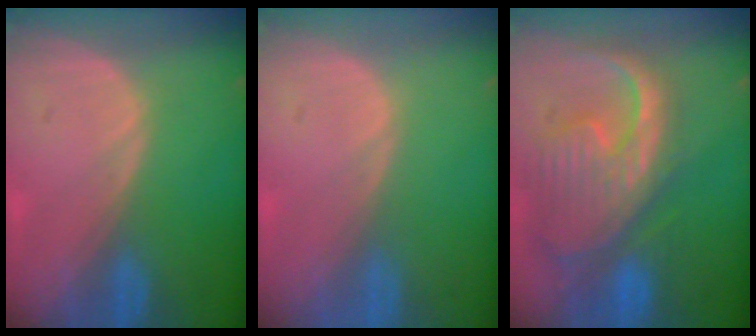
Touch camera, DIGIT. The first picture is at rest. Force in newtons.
{"total": 0.0}
{"total": 12.7, "press": 10.9, "slide": 6.5}